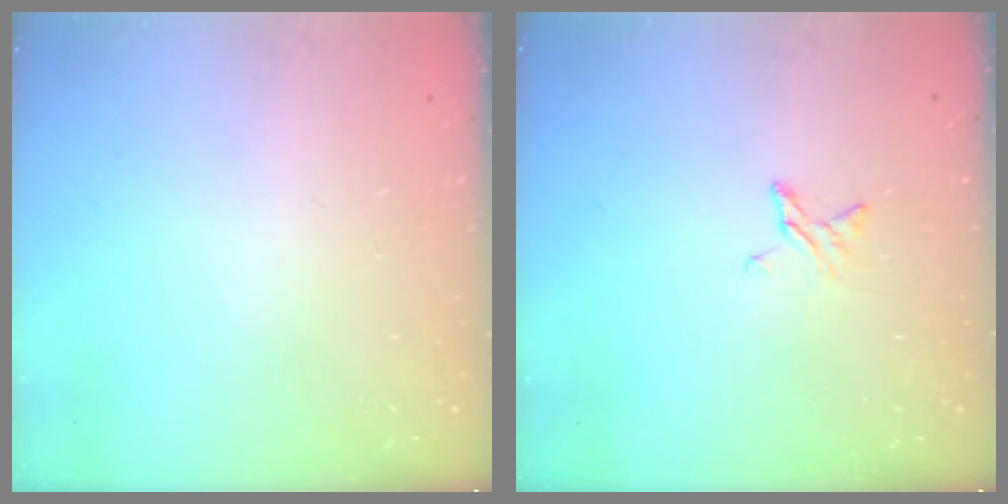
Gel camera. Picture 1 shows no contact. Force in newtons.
{"total": 2.9, "press": 2.9, "slide": 0.3}